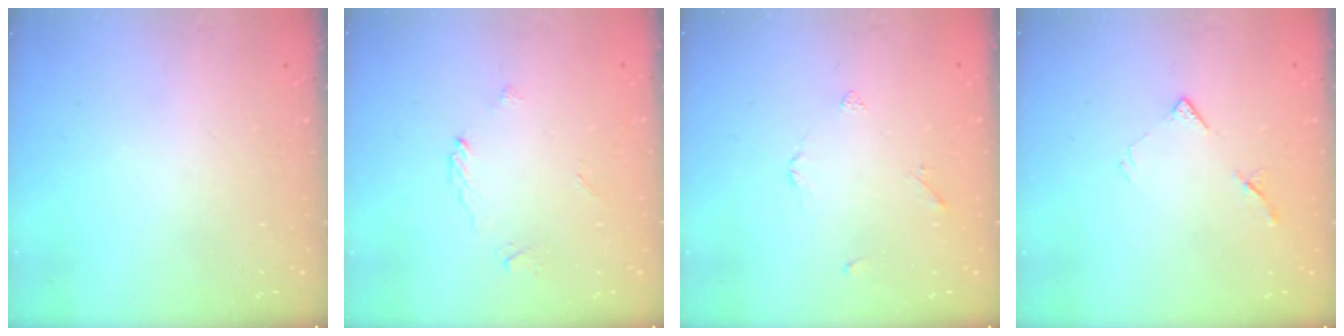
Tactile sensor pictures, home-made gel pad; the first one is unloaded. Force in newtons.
{"total": 2.7, "press": 2.7, "slide": 0.2}
{"total": 2.2, "press": 2.2, "slide": 0.5}
{"total": 6.4, "press": 6.4, "slide": 0.7}